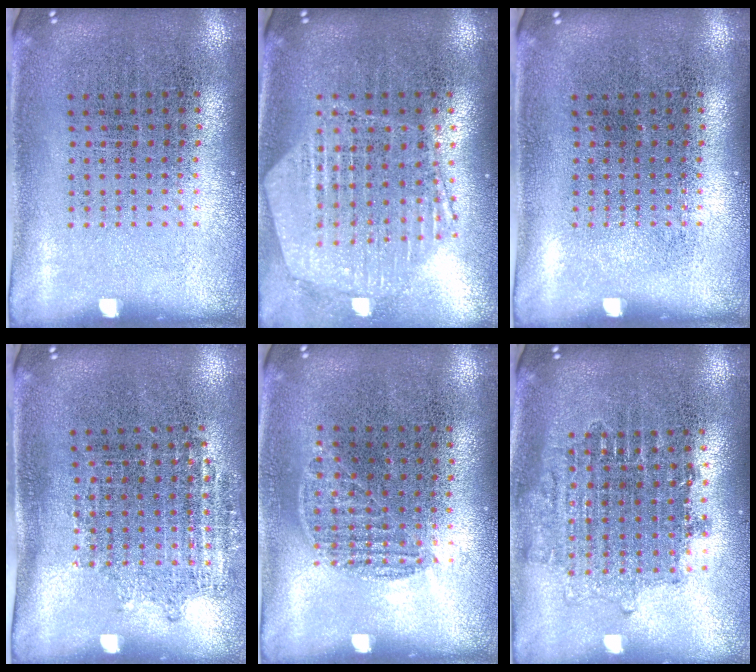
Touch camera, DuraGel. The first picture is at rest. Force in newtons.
{"total": 1.2, "press": 1.2, "slide": 0.2}
{"total": 0.0}
{"total": 1.1, "press": 0.9, "slide": 0.7}
{"total": 0.8, "press": 0.6, "slide": 0.5}
{"total": 1.6, "press": 1.3, "slide": 0.9}